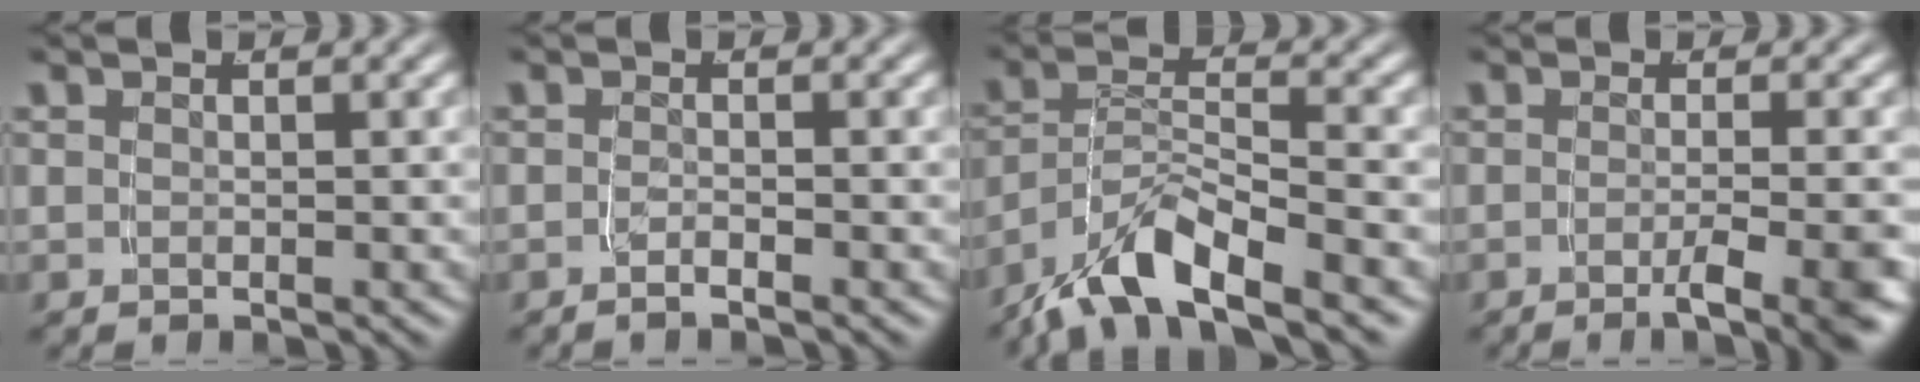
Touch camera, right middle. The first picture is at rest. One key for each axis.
{"total": 1.3, "fx": -1.1, "fy": -0.5, "fz": 0.5, "tx": -0.016, "ty": -0.006, "tz": -0.018}
{"total": 6.7, "fx": -4.8, "fy": 2.4, "fz": 3.9, "tx": -0.073, "ty": -0.016, "tz": -0.075}
{"total": 4.8, "fx": -3.1, "fy": 0.0, "fz": 3.7, "tx": -0.041, "ty": -0.009, "tz": -0.049}